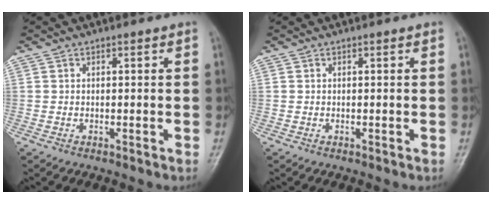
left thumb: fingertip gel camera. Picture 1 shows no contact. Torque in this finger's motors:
{"motor_torque": [0.04, 0.04, -0.02, -0.02, 0.00]}